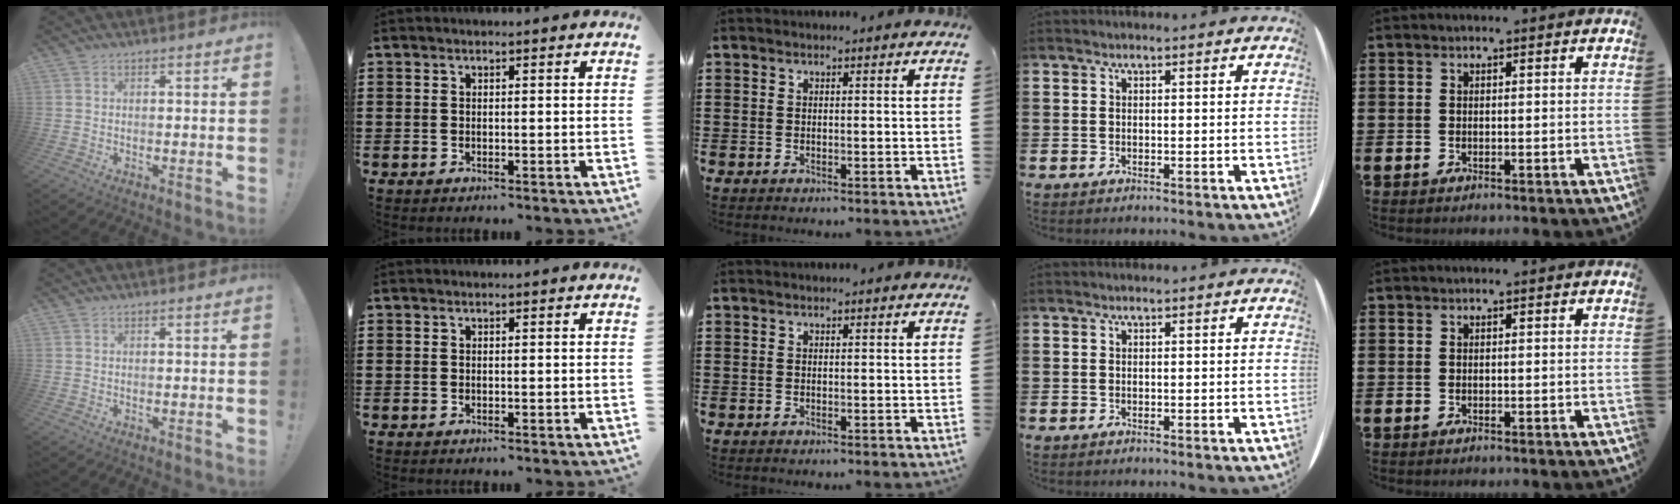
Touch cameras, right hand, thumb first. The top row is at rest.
{}